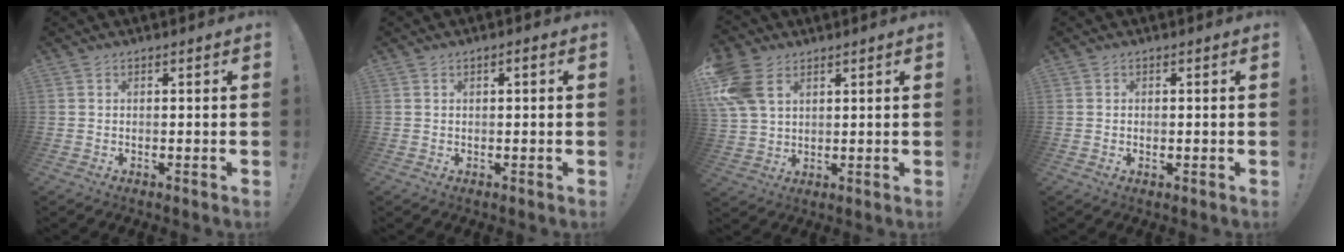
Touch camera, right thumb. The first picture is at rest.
{"total": 0.8, "force": [-0.2, 0.3, 0.8], "torque": [-0.018, 0.004, -0.004]}
{"total": 11.4, "force": [4.8, 7.8, 6.7], "torque": [-0.135, -0.010, 0.097]}
{"total": 0.6, "force": [0.1, 0.5, 0.2], "torque": [-0.004, 0.002, 0.002]}